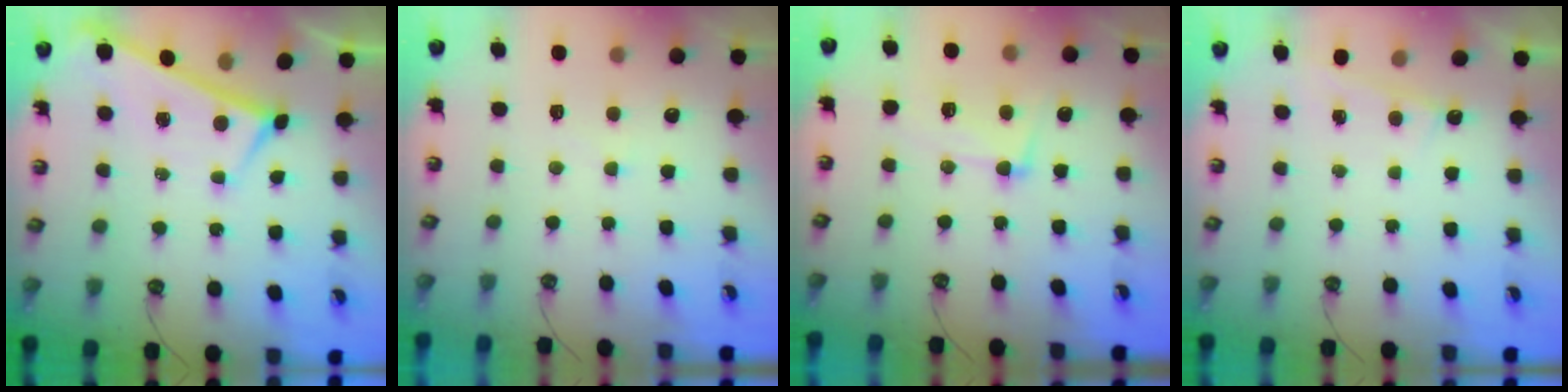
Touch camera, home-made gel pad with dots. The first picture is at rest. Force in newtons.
{"total": 5.7, "press": 5.7, "slide": 0.4}
{"total": 7.4, "press": 7.3, "slide": 1.4}
{"total": 0.9, "press": 0.9, "slide": 0.1}